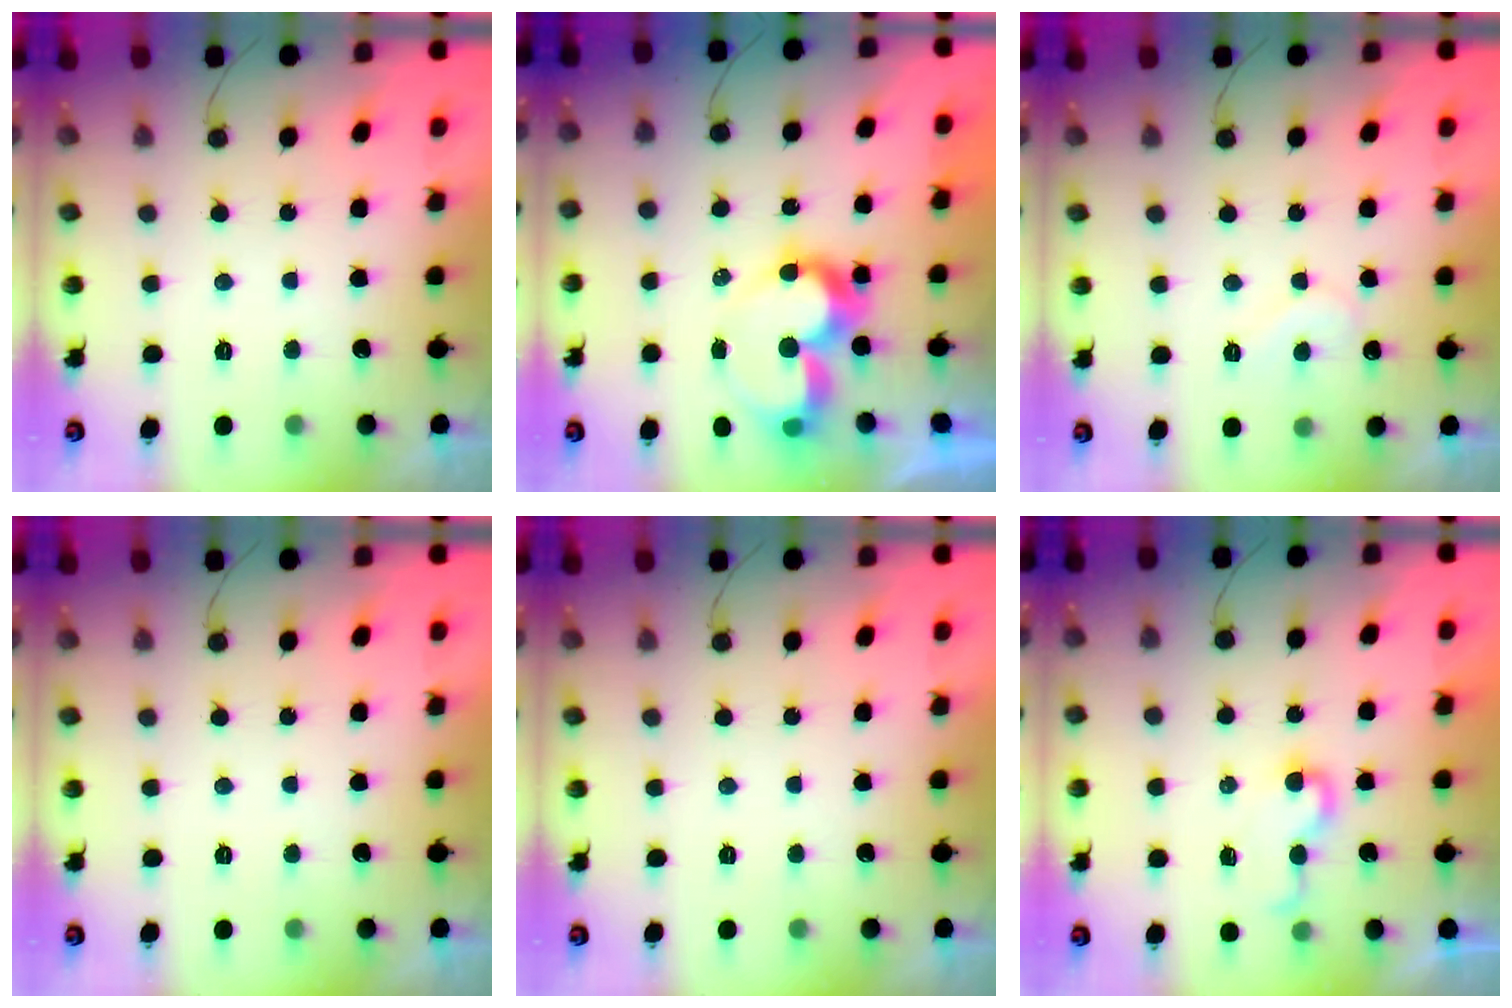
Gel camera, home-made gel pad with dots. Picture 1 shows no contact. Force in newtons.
{"total": 11.1, "press": 11.0, "slide": 1.0}
{"total": 6.3, "press": 6.3, "slide": 0.6}
{"total": 0.0}
{"total": 0.0}
{"total": 4.4, "press": 4.4, "slide": 0.5}